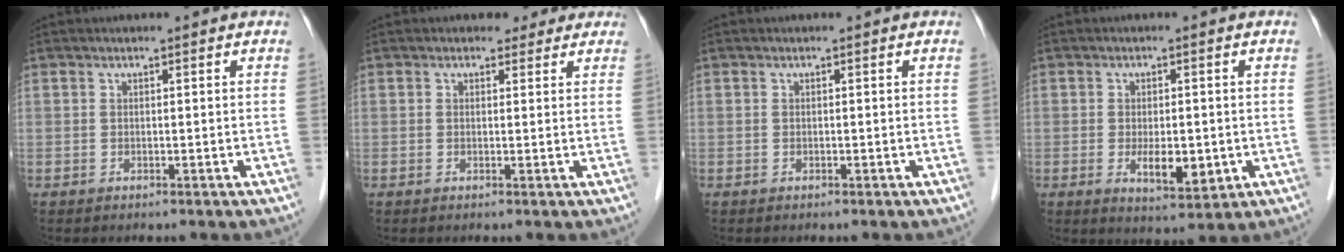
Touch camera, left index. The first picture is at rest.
{"total": 2.4, "force": [1.8, 1.5, 0.2], "torque": [0.005, 0.003, 0.015]}
{"total": 0.0}
{"total": 5.7, "force": [-1.2, 2.2, 5.1], "torque": [-0.087, -0.010, -0.010]}